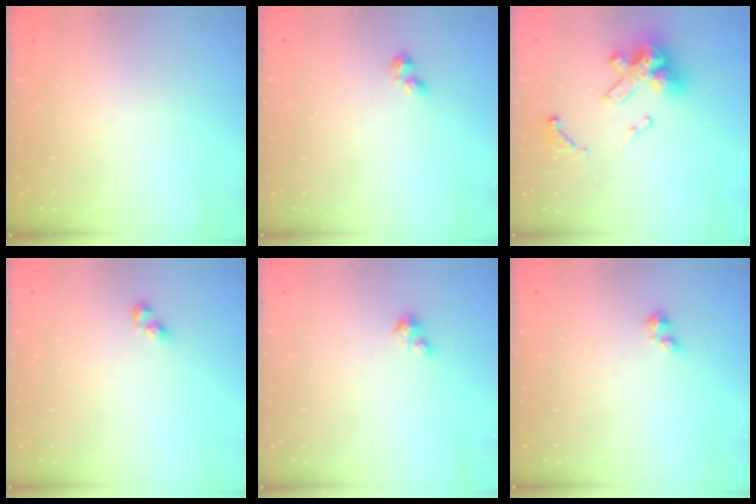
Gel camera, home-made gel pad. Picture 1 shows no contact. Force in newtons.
{"total": 2.4, "press": 2.3, "slide": 0.8}
{"total": 14.9, "press": 14.8, "slide": 1.8}
{"total": 3.4, "press": 3.4, "slide": 0.4}
{"total": 2.7, "press": 2.7, "slide": 0.2}
{"total": 2.4, "press": 2.4, "slide": 0.3}